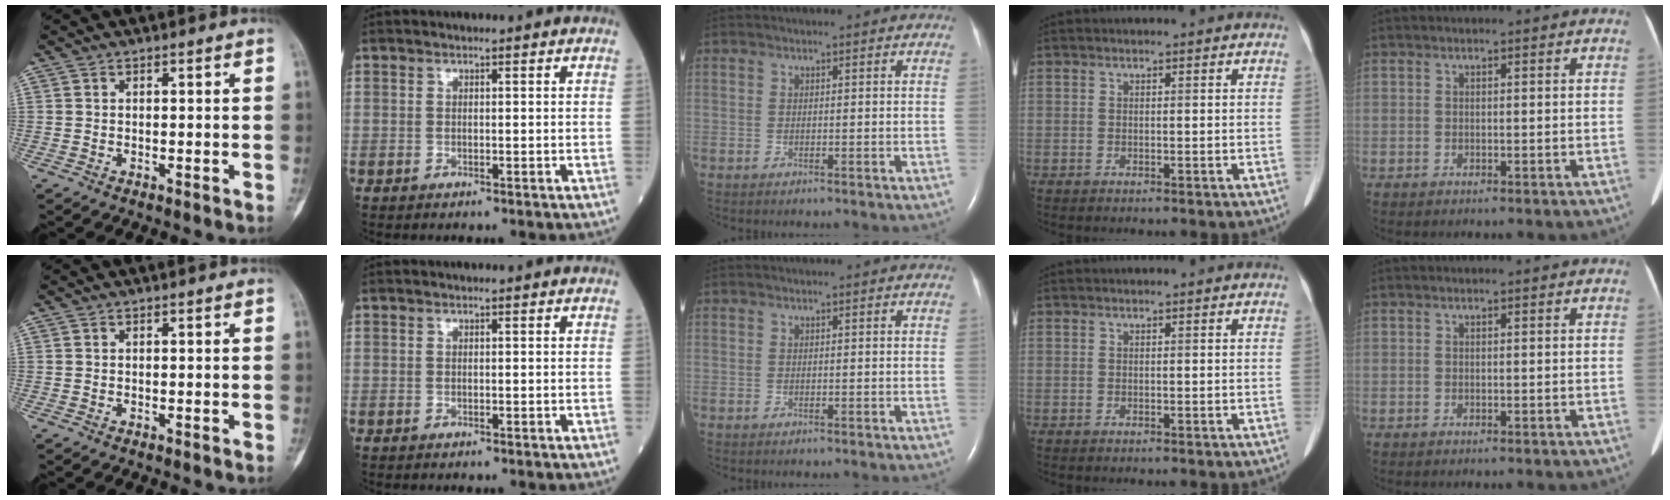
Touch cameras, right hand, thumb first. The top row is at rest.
{}